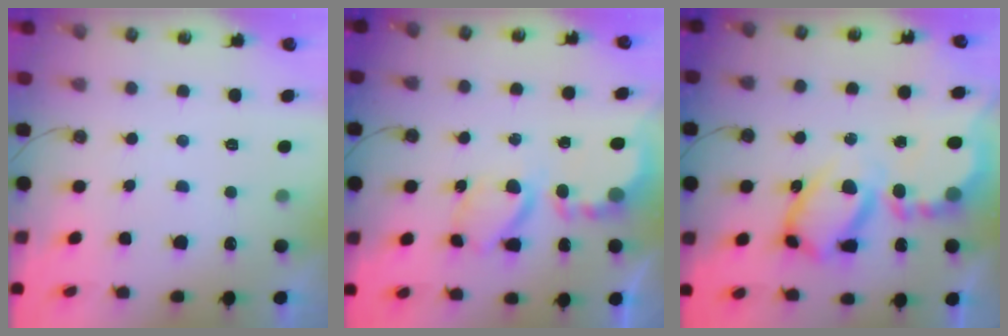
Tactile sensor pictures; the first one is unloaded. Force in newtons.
{"total": 6.0, "press": 6.0, "slide": 0.3}
{"total": 17.2, "press": 17.1, "slide": 1.7}